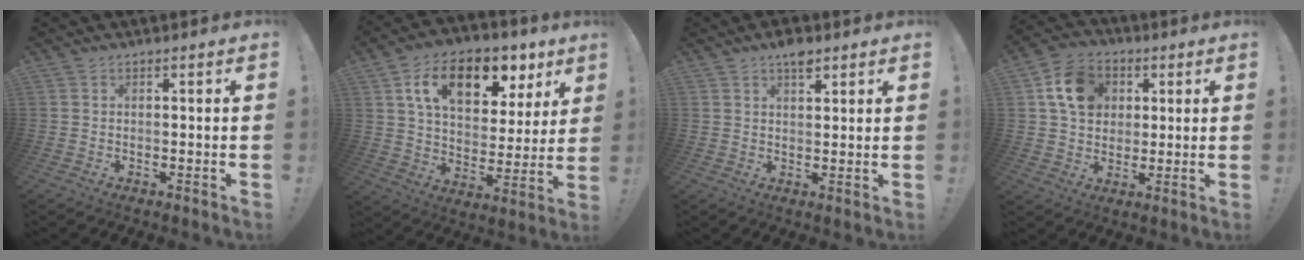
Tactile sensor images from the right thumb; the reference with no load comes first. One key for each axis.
{"total": 17.3, "fx": 9.1, "fy": 9.8, "fz": 11.0, "tx": -0.172, "ty": -0.041, "tz": 0.156}
{"total": 4.2, "fx": 3.1, "fy": 1.8, "fz": 2.3, "tx": -0.027, "ty": -0.017, "tz": 0.051}
{"total": 13.3, "fx": 4.1, "fy": 10.6, "fz": 6.8, "tx": -0.100, "ty": -0.002, "tz": 0.085}